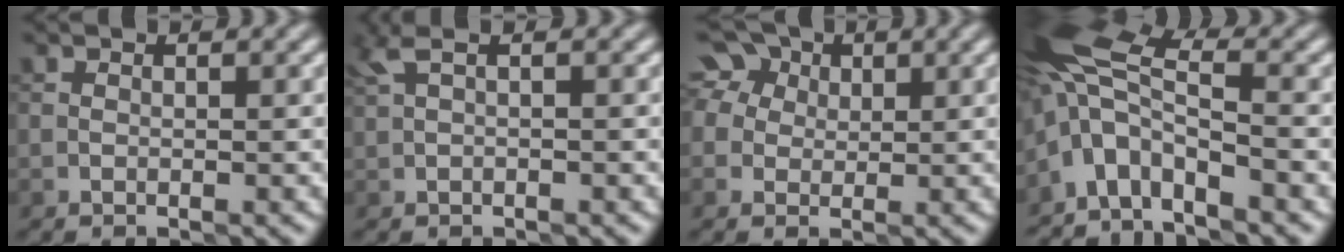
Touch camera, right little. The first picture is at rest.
{"total": 1.5, "force": [0.6, 0.3, 1.3], "torque": [-0.028, 0.008, 0.010]}
{"total": 6.5, "force": [2.9, 4.9, 3.2], "torque": [-0.059, 0.033, 0.025]}
{"total": 5.9, "force": [-3.1, 2.5, 4.3], "torque": [-0.083, 0.012, -0.073]}